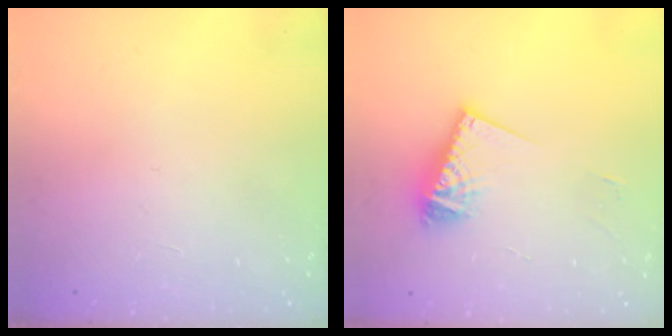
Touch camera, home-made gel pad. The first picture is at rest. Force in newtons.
{"total": 10.1, "press": 10.0, "slide": 1.0}